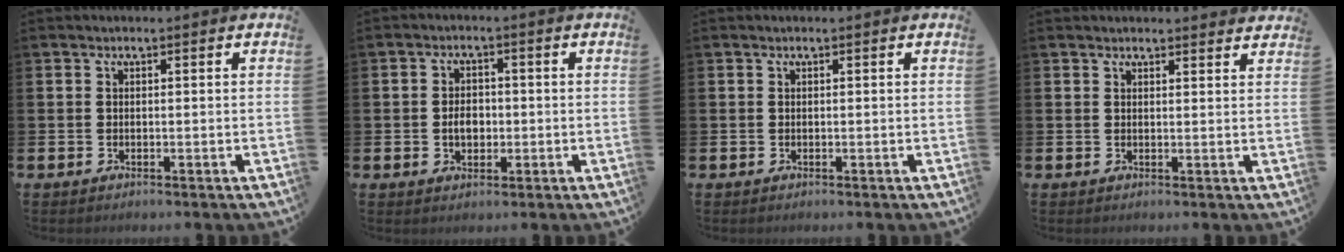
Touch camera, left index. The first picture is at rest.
{"total": 3.1, "force": [-0.5, 2.3, 2.1], "torque": [-0.015, -0.006, -0.018]}
{"total": 0.0}
{"total": 1.8, "force": [1.8, 0.2, -0.3], "torque": [0.016, -0.014, 0.030]}